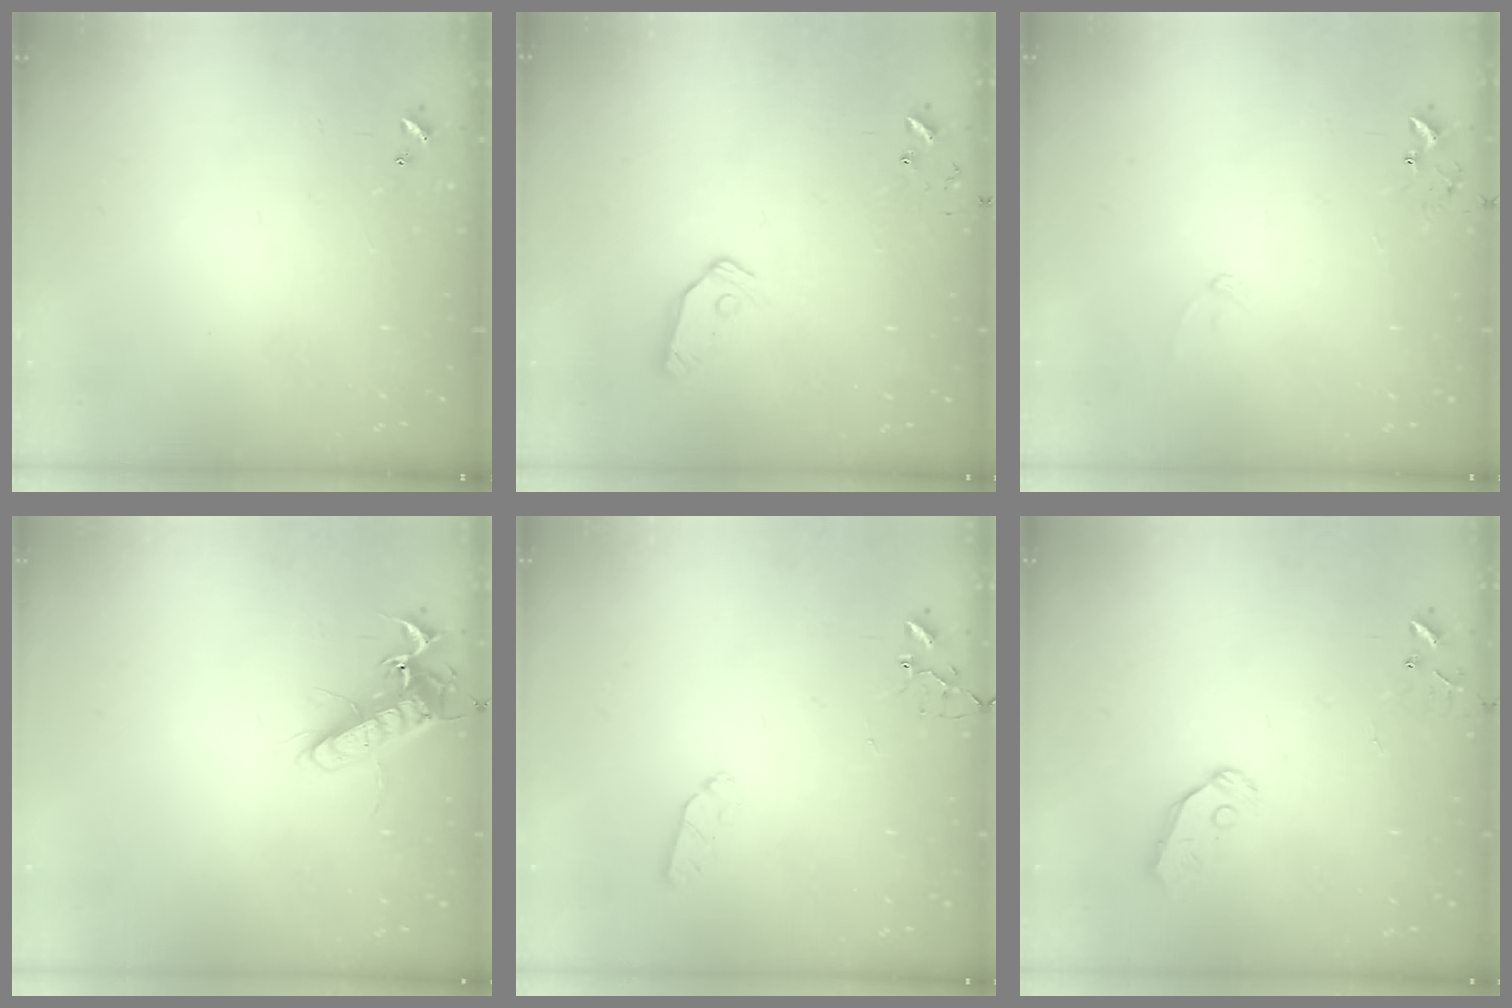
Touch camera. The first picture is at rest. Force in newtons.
{"total": 8.1, "press": 8.1, "slide": 0.7}
{"total": 7.8, "press": 7.7, "slide": 0.5}
{"total": 13.3, "press": 13.2, "slide": 1.1}
{"total": 5.0, "press": 4.9, "slide": 0.7}
{"total": 6.1, "press": 6.1, "slide": 0.6}